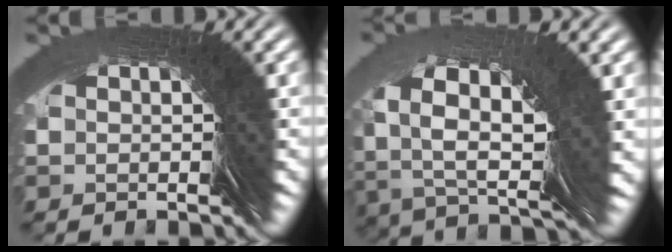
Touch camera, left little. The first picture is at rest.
{"total": 3.2, "force": [1.0, 0.8, 2.9], "torque": [-0.030, 0.018, 0.009]}